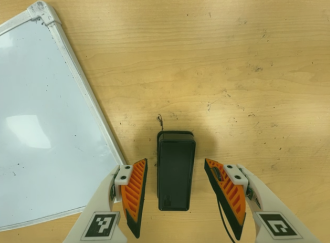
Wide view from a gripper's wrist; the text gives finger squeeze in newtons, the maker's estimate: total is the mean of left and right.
{"total": 0.0}